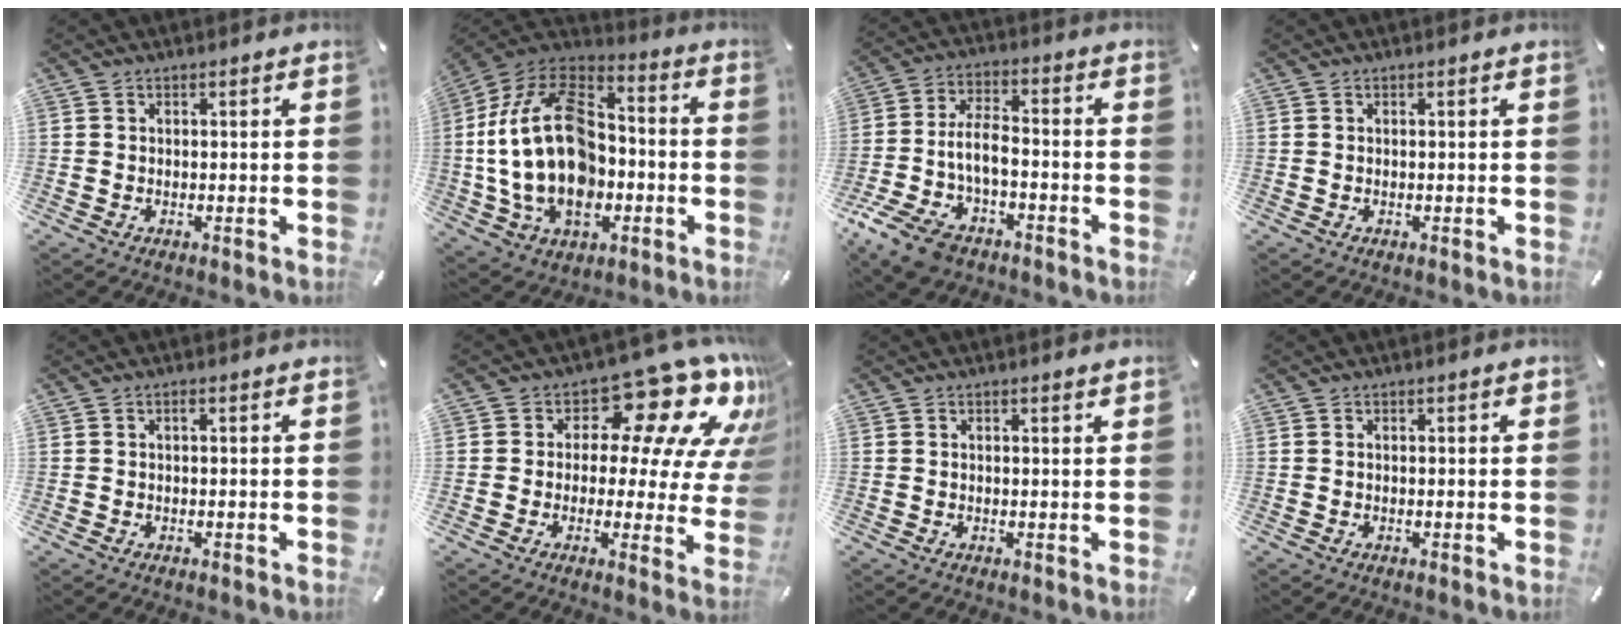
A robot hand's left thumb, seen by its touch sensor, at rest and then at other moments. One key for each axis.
{"total": 25.6, "fx": -3.1, "fy": 17.4, "fz": 18.5, "tx": -0.372, "ty": 0.015, "tz": -0.048}
{"total": 11.3, "fx": -4.9, "fy": 6.5, "fz": 7.8, "tx": -0.166, "ty": 0.020, "tz": -0.089}
{"total": 0.0}
{"total": 0.6, "fx": 0.0, "fy": 0.1, "fz": 0.6, "tx": -0.011, "ty": 0.001, "tz": 0.000}
{"total": 16.1, "fx": 10.3, "fy": 6.9, "fz": 10.3, "tx": -0.147, "ty": -0.089, "tz": 0.169}
{"total": 0.8, "fx": 0.5, "fy": 0.0, "fz": 0.7, "tx": -0.013, "ty": 0.000, "tz": 0.009}
{"total": 0.6, "fx": 0.1, "fy": 0.1, "fz": 0.5, "tx": -0.012, "ty": 0.001, "tz": 0.002}